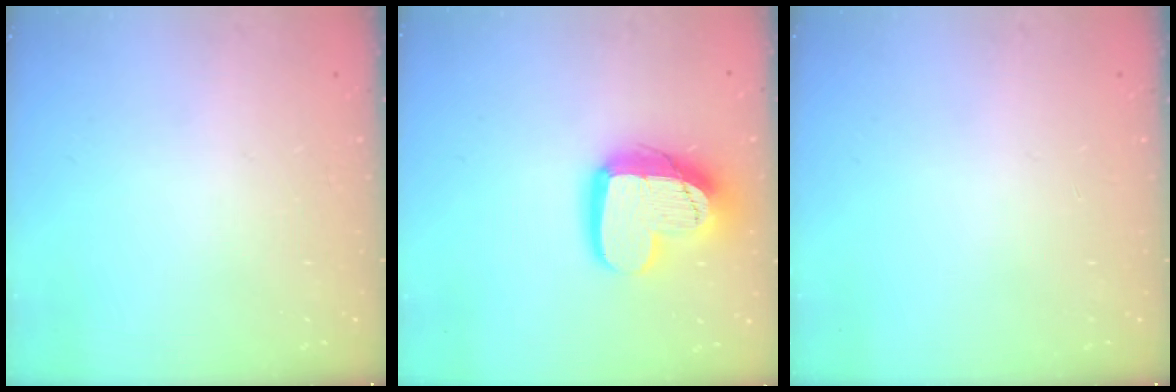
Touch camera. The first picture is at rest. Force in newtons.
{"total": 16.0, "press": 16.0, "slide": 1.4}
{"total": 0.0}